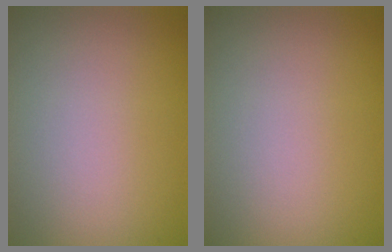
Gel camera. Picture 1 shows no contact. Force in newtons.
{"total": 0.0}